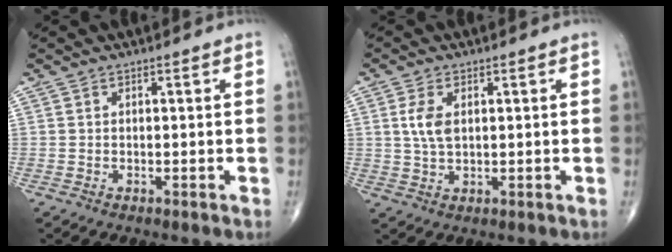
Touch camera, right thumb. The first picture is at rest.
{"total": 4.6, "force": [1.0, 2.4, 3.7], "torque": [-0.076, -0.004, 0.021]}